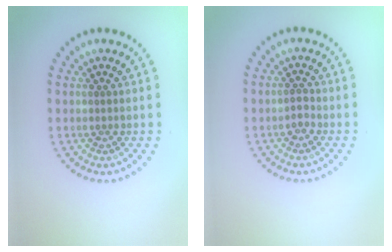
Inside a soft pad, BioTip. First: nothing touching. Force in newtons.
{"total": 1.0, "press": 0.9, "slide": 0.5}